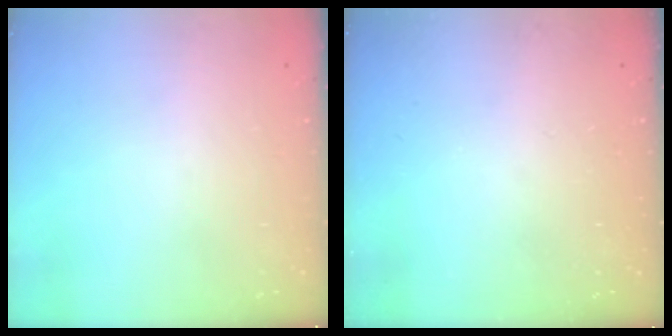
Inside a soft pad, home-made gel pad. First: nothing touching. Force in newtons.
{"total": 0.0}